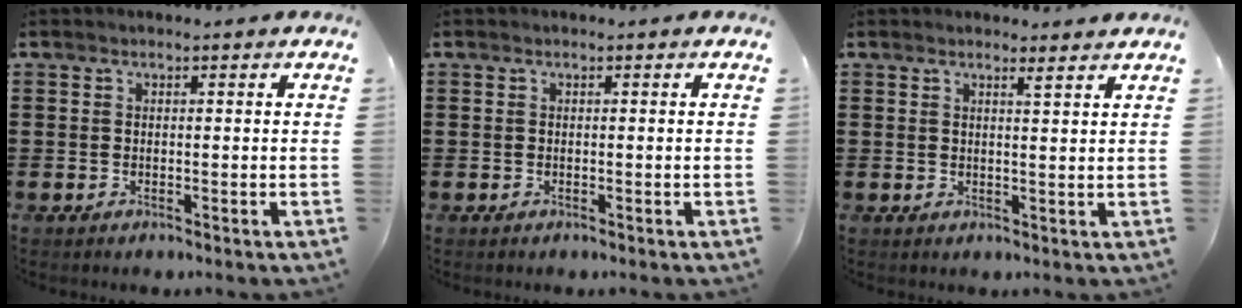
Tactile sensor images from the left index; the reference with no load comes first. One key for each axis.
{"total": 0.0}
{"total": 2.0, "fx": 1.8, "fy": -0.4, "fz": 0.7, "tx": -0.008, "ty": -0.006, "tz": 0.032}